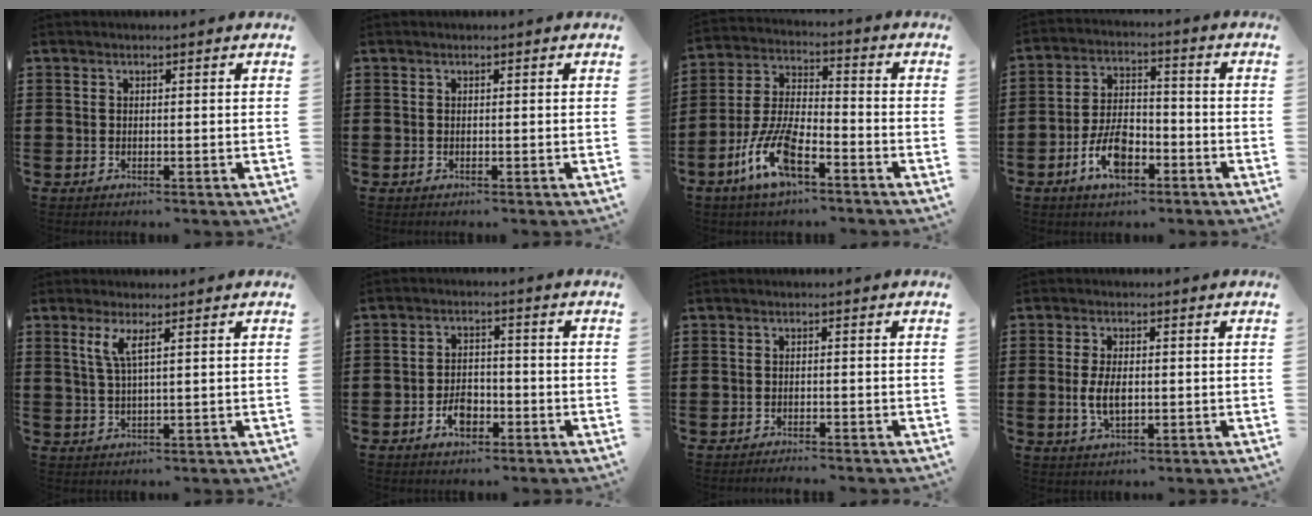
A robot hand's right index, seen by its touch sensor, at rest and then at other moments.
{"total": 0.0}
{"total": 9.5, "force": [-5.2, 3.3, 7.2], "torque": [-0.177, -0.005, -0.103]}
{"total": 7.8, "force": [-3.6, 4.0, 5.7], "torque": [-0.125, 0.005, -0.070]}
{"total": 3.3, "force": [1.4, 0.4, 3.0], "torque": [-0.067, -0.001, 0.023]}
{"total": 4.1, "force": [-2.0, 2.5, 2.6], "torque": [-0.052, 0.003, -0.039]}
{"total": 1.3, "force": [-1.3, -0.1, 0.0], "torque": [-0.002, 0.002, -0.026]}
{"total": 4.2, "force": [-0.2, 2.1, 3.7], "torque": [-0.077, 0.002, -0.005]}